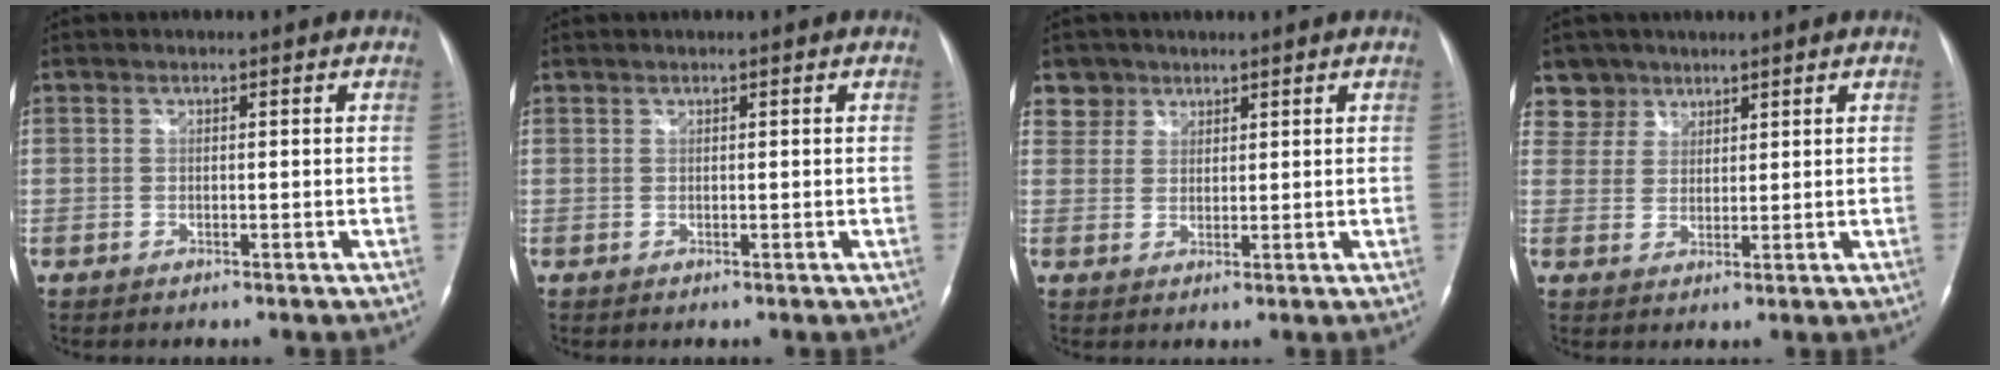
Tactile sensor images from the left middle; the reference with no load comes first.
{"total": 0.5, "force": [0.5, 0.0, 0.0], "torque": [-0.006, 0.007, 0.014]}
{"total": 3.4, "force": [2.5, 2.3, -0.7], "torque": [0.022, 0.004, 0.043]}
{"total": 4.5, "force": [3.5, 2.8, -0.9], "torque": [0.027, 0.002, 0.064]}